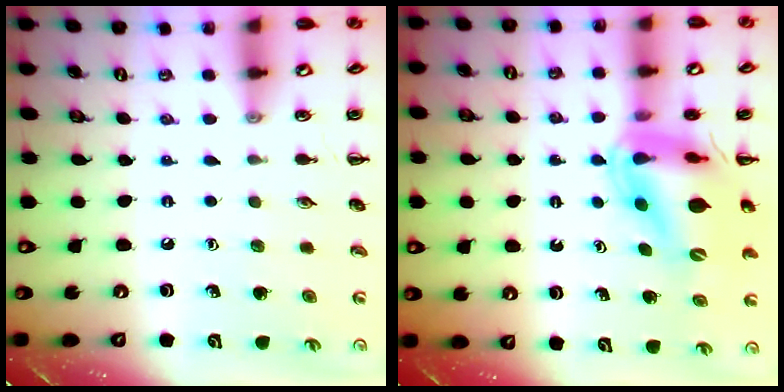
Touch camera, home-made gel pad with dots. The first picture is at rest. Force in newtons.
{"total": 14.0, "press": 13.5, "slide": 4.0}